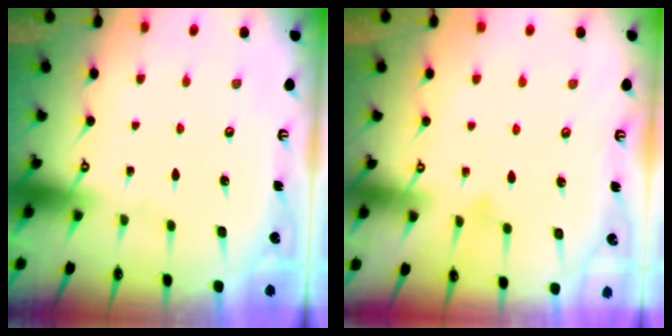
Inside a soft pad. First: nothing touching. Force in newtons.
{"total": 5.6, "press": 5.5, "slide": 0.5}